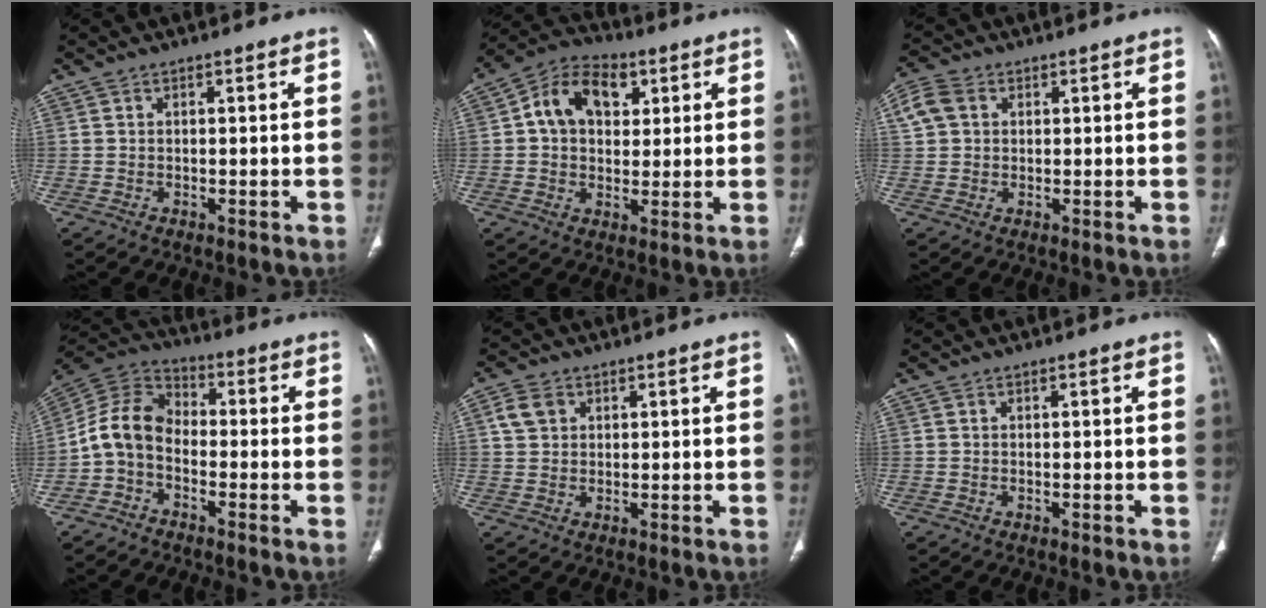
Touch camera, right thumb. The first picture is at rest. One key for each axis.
{"total": 12.7, "fx": 3.6, "fy": 9.0, "fz": 8.2, "tx": -0.102, "ty": 0.009, "tz": 0.051}
{"total": 5.1, "fx": 1.4, "fy": 4.1, "fz": 2.8, "tx": -0.057, "ty": 0.013, "tz": 0.026}
{"total": 9.0, "fx": -2.5, "fy": 6.4, "fz": 5.8, "tx": -0.106, "ty": 0.044, "tz": -0.067}
{"total": 4.0, "fx": 1.5, "fy": 3.2, "fz": 1.9, "tx": -0.029, "ty": 0.002, "tz": 0.030}
{"total": 0.0}